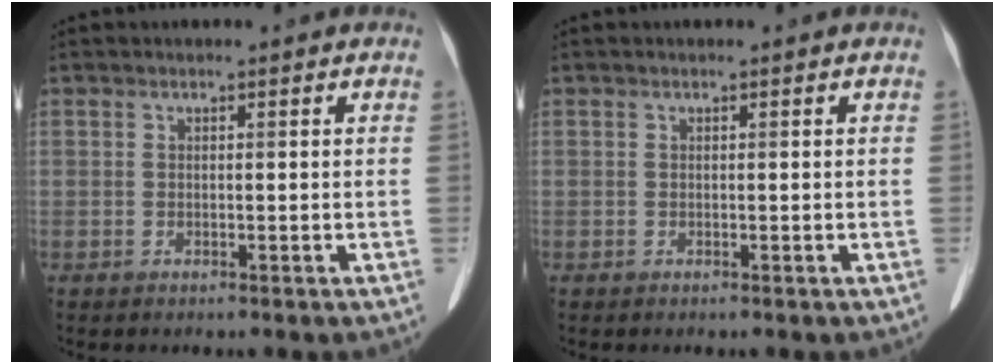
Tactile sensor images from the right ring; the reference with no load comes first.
{"total": 0.0}